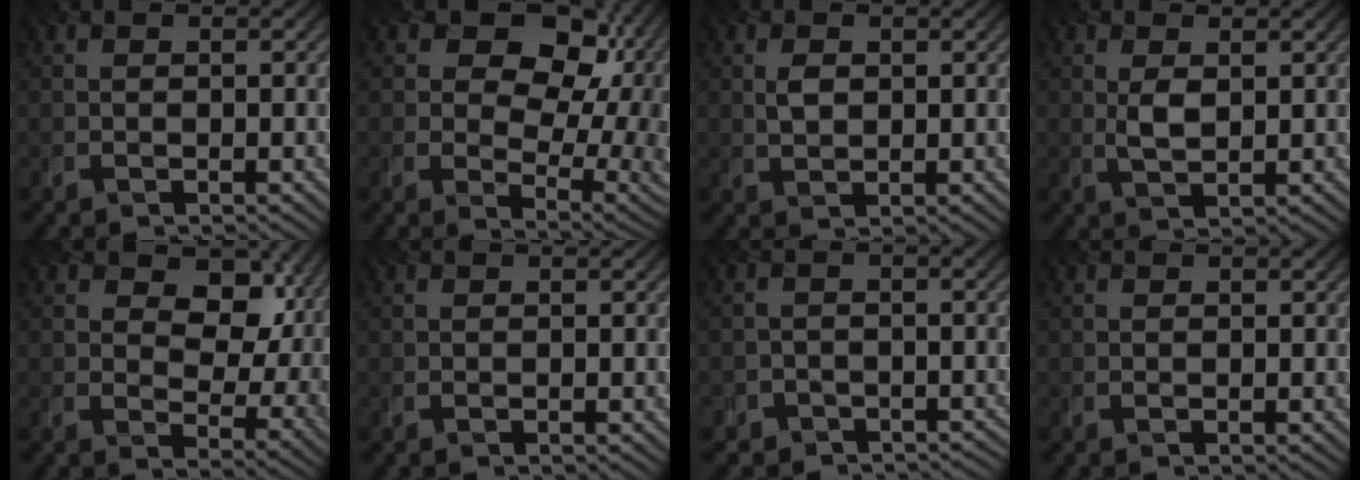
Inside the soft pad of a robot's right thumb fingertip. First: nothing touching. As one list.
[{"total": 15.3, "force": [4.2, 10.1, 10.7], "torque": [-0.145, 0.021, 0.075]}, {"total": 1.8, "force": [0.6, 1.2, 1.2], "torque": [-0.029, -0.001, 0.013]}, {"total": 2.5, "force": [0.7, 1.2, 2.1], "torque": [-0.048, -0.004, 0.017]}, {"total": 11.2, "force": [3.9, 7.1, 7.7], "torque": [-0.103, -0.011, 0.064]}, {"total": 0.0}, {"total": 3.7, "force": [-2.9, 2.3, -0.1], "torque": [0.022, 0.007, -0.045]}, {"total": 0.0}]